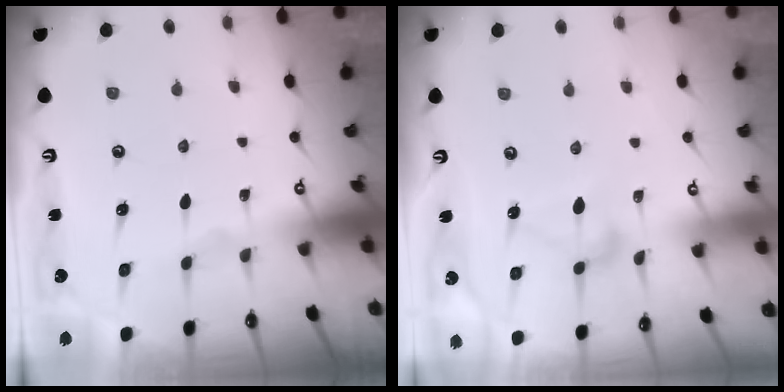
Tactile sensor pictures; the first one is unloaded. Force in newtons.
{"total": 7.2, "press": 7.2, "slide": 0.4}